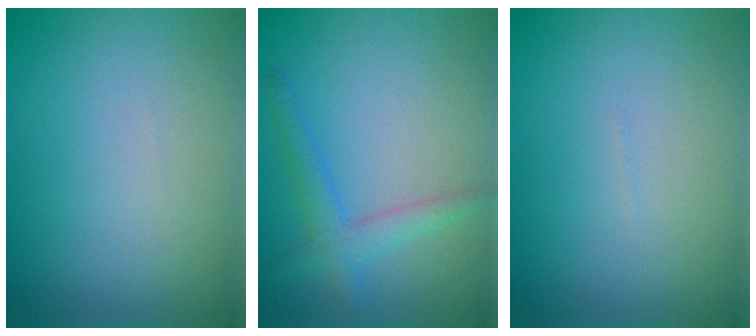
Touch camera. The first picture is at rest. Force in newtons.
{"total": 2.5, "press": 2.5, "slide": 0.1}
{"total": 0.0}